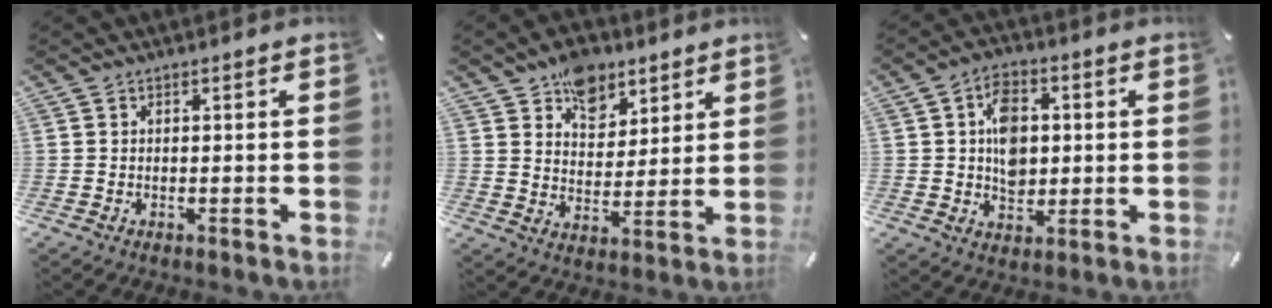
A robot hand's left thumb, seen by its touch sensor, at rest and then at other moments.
{"total": 10.1, "force": [6.8, 7.1, 2.6], "torque": [-0.028, -0.044, 0.123]}
{"total": 9.0, "force": [1.1, 6.9, 5.7], "torque": [-0.075, 0.004, 0.019]}